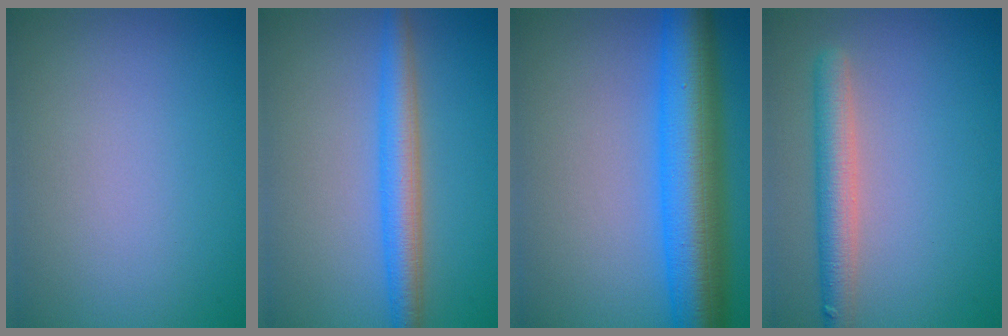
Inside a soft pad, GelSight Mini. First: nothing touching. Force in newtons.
{"total": 4.1, "press": 4.1, "slide": 0.1}
{"total": 10.3, "press": 10.3, "slide": 0.1}
{"total": 3.8, "press": 3.8, "slide": 0.3}